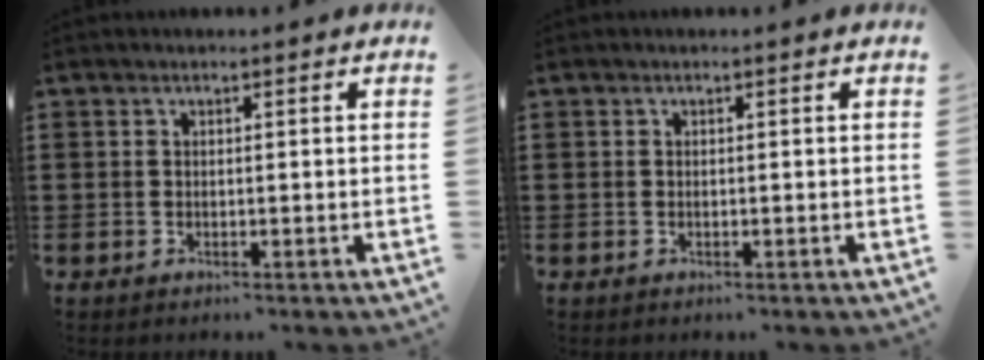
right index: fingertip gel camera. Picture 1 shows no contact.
{"total": 0.0}